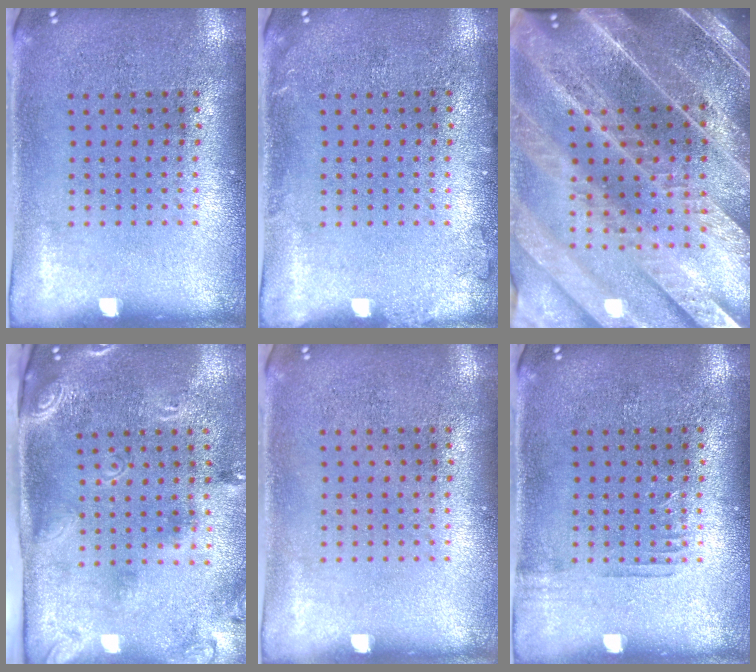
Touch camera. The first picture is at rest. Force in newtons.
{"total": 0.9, "press": 0.8, "slide": 0.2}
{"total": 4.8, "press": 4.2, "slide": 2.2}
{"total": 2.6, "press": 1.7, "slide": 2.0}
{"total": 0.0}
{"total": 0.7, "press": 0.6, "slide": 0.2}